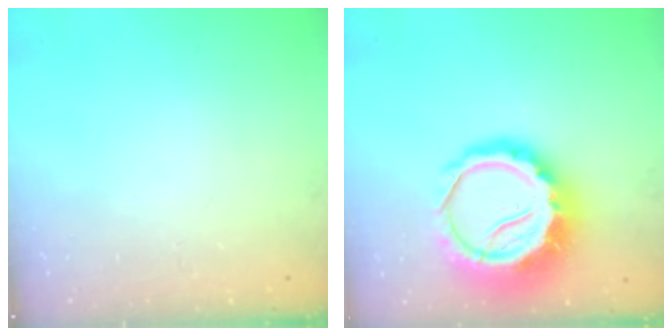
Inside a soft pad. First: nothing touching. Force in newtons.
{"total": 17.1, "press": 16.7, "slide": 3.8}